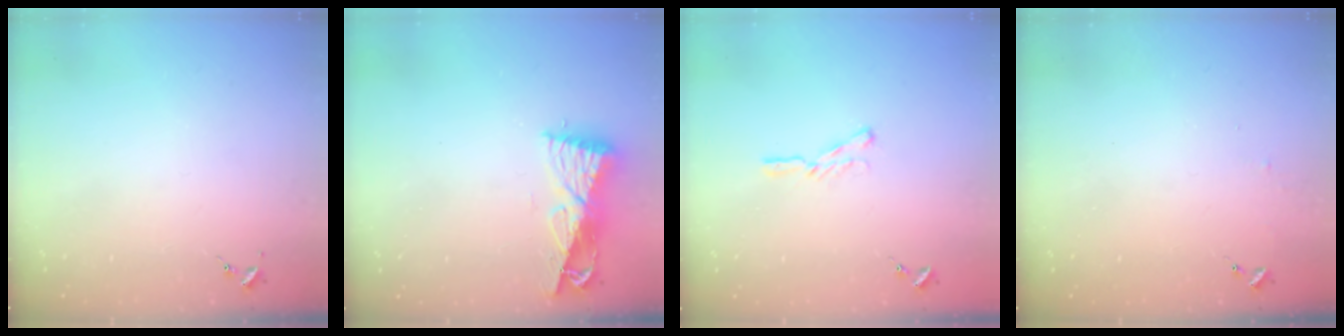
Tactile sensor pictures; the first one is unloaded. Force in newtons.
{"total": 9.3, "press": 9.3, "slide": 1.0}
{"total": 4.7, "press": 4.6, "slide": 0.6}
{"total": 3.2, "press": 3.2, "slide": 0.3}